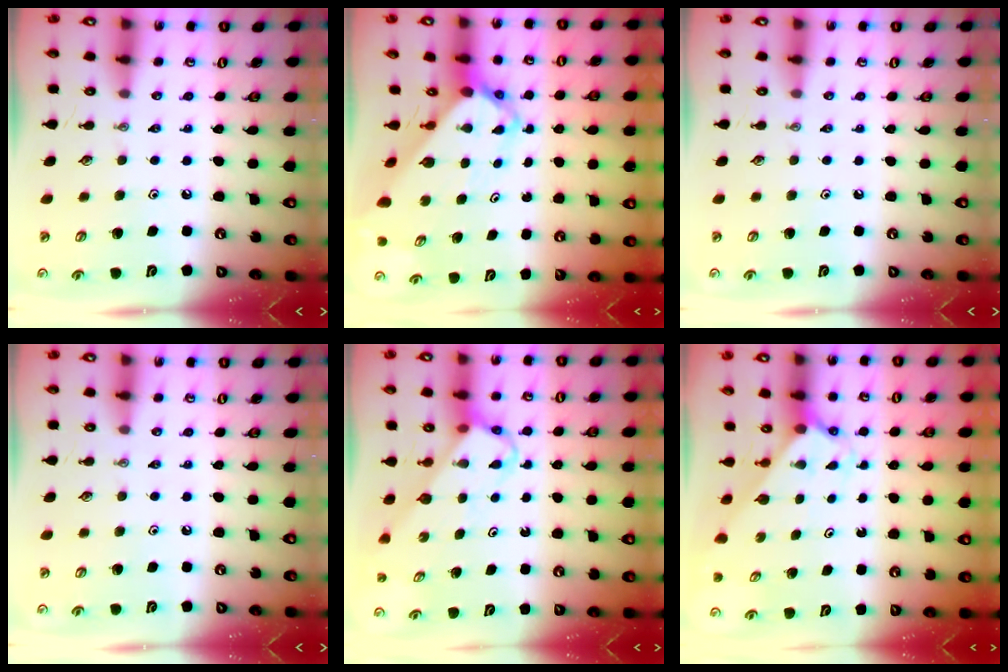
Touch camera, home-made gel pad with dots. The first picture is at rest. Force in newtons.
{"total": 4.8, "press": 4.7, "slide": 0.5}
{"total": 0.0}
{"total": 0.0}
{"total": 3.8, "press": 3.8, "slide": 0.2}
{"total": 2.1, "press": 2.1, "slide": 0.1}